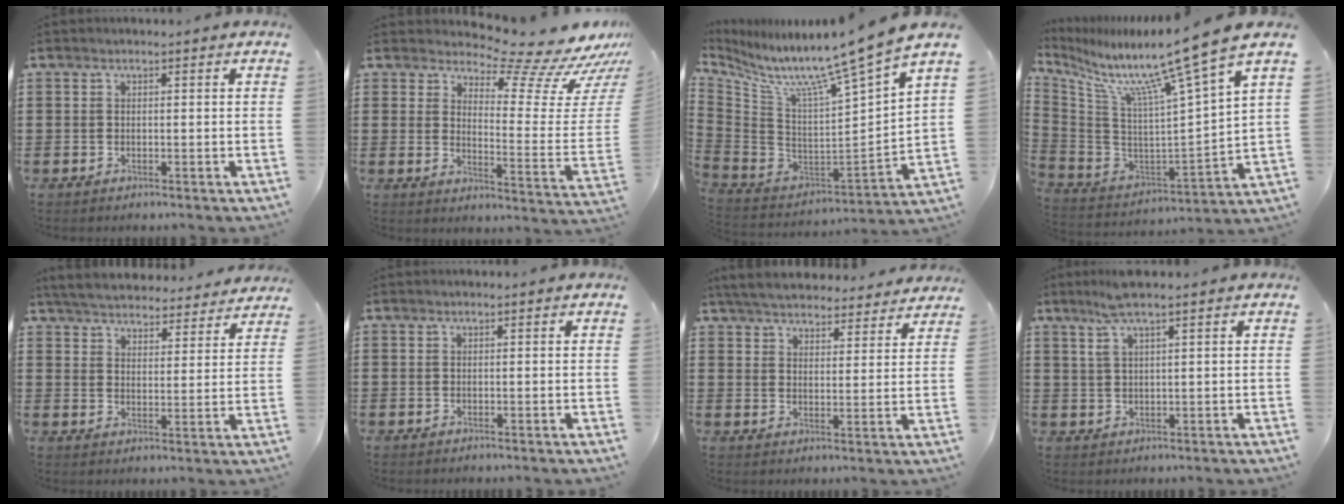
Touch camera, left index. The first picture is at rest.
{"total": 10.0, "force": [8.7, 1.5, 4.5], "torque": [-0.075, -0.082, 0.145]}
{"total": 10.1, "force": [8.8, -1.6, 4.9], "torque": [-0.110, -0.091, 0.134]}
{"total": 11.1, "force": [8.9, -1.4, 6.6], "torque": [-0.145, -0.081, 0.135]}
{"total": 5.2, "force": [5.1, 0.2, 0.6], "torque": [-0.036, -0.034, 0.089]}
{"total": 0.0}
{"total": 5.5, "force": [5.4, 0.4, 1.1], "torque": [-0.044, -0.027, 0.096]}
{"total": 4.5, "force": [3.0, 0.3, 3.3], "torque": [-0.073, 0.002, 0.052]}